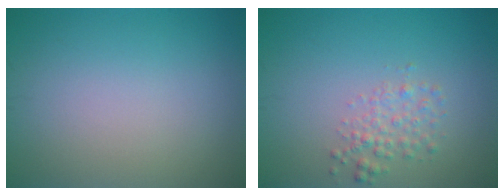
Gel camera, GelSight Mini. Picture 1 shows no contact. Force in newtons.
{"total": 2.0, "press": 2.0, "slide": 0.1}